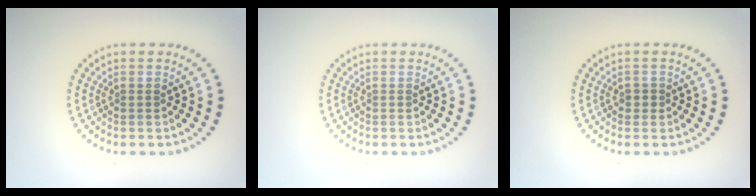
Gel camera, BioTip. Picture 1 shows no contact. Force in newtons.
{"total": 0.0}
{"total": 0.9, "press": 0.8, "slide": 0.4}